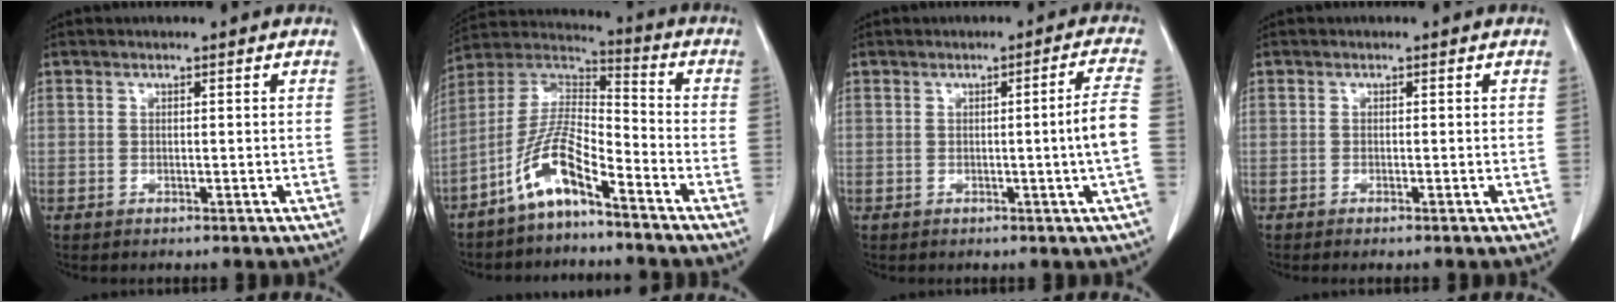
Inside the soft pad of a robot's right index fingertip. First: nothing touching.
{"total": 10.3, "force": [-6.6, 2.0, 7.6], "torque": [-0.172, 0.012, -0.130]}
{"total": 5.0, "force": [-0.9, -1.3, 4.7], "torque": [-0.062, -0.003, -0.014]}
{"total": 0.7, "force": [-0.5, -0.1, 0.4], "torque": [-0.008, 0.000, -0.010]}